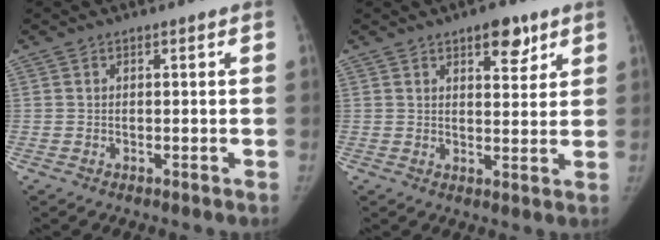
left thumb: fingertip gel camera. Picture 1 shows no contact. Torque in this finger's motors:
{"motor_torque": [0.28, -0.02, 0.70, -0.60, 0.16]}